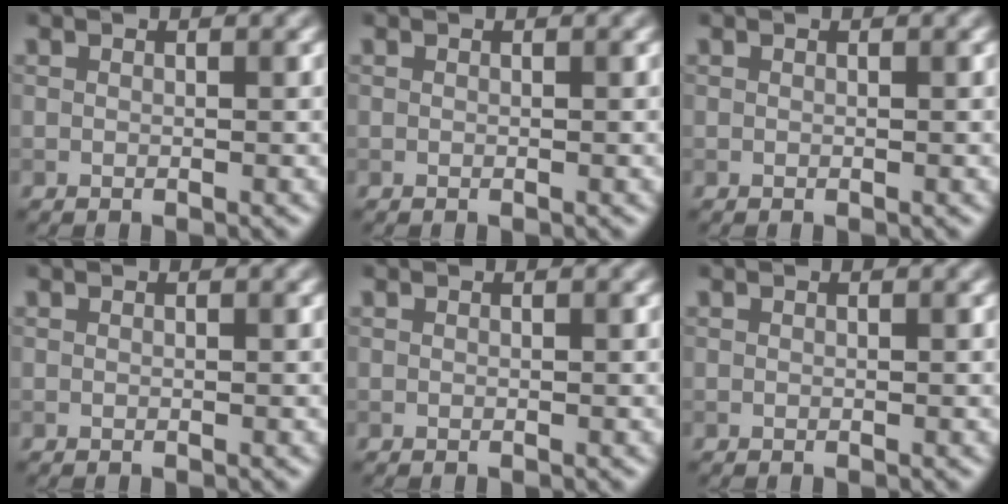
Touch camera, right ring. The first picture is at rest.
{"total": 0.0}
{"total": 0.0}
{"total": 0.0}
{"total": 0.0}
{"total": 0.0}